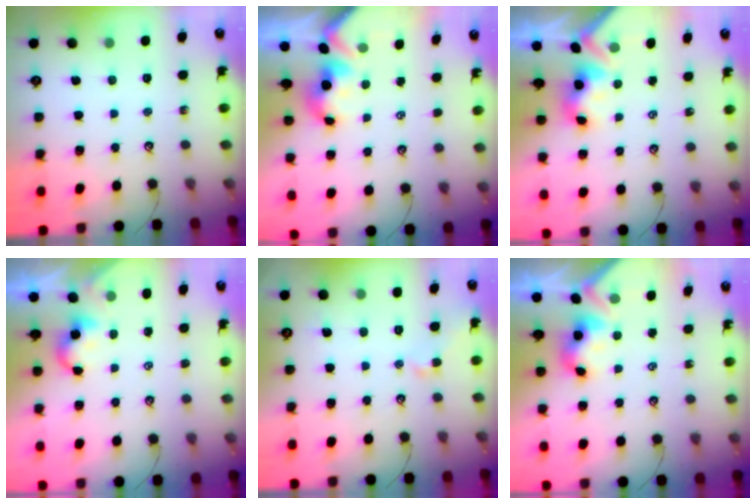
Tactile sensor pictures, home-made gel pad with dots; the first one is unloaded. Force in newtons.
{"total": 1.1, "press": 0.8, "slide": 0.7}
{"total": 3.5, "press": 3.5, "slide": 0.4}
{"total": 1.6, "press": 1.5, "slide": 0.2}
{"total": 2.7, "press": 2.6, "slide": 0.7}
{"total": 3.7, "press": 3.7, "slide": 0.3}